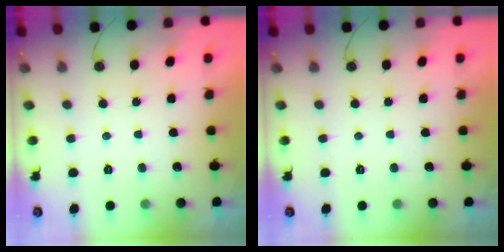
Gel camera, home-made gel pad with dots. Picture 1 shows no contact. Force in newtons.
{"total": 0.0}